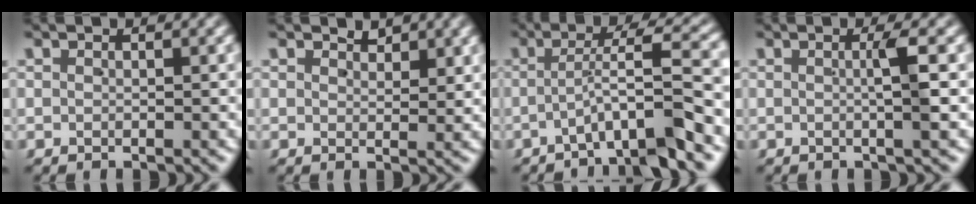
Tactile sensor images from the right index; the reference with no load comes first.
{"total": 1.5, "force": [1.3, 0.6, 0.5], "torque": [0.000, -0.007, 0.024]}
{"total": 4.7, "force": [-2.3, -0.2, 4.1], "torque": [-0.049, 0.016, -0.040]}
{"total": 2.2, "force": [0.1, -0.2, 2.2], "torque": [-0.031, 0.004, 0.001]}